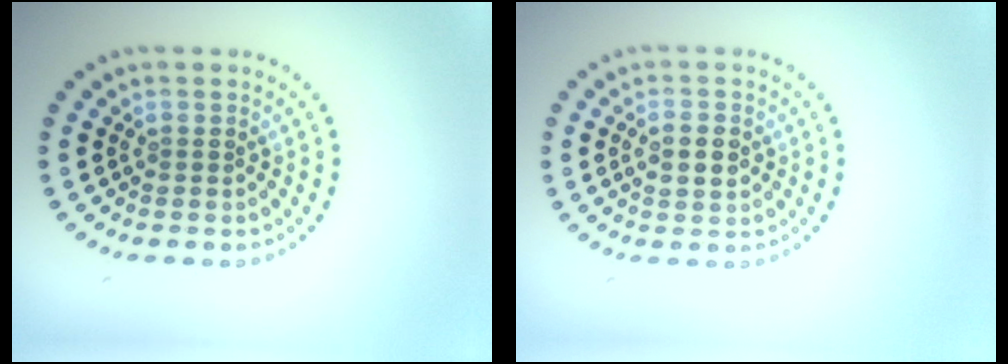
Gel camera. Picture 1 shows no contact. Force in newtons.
{"total": 2.4, "press": 2.4, "slide": 0.2}